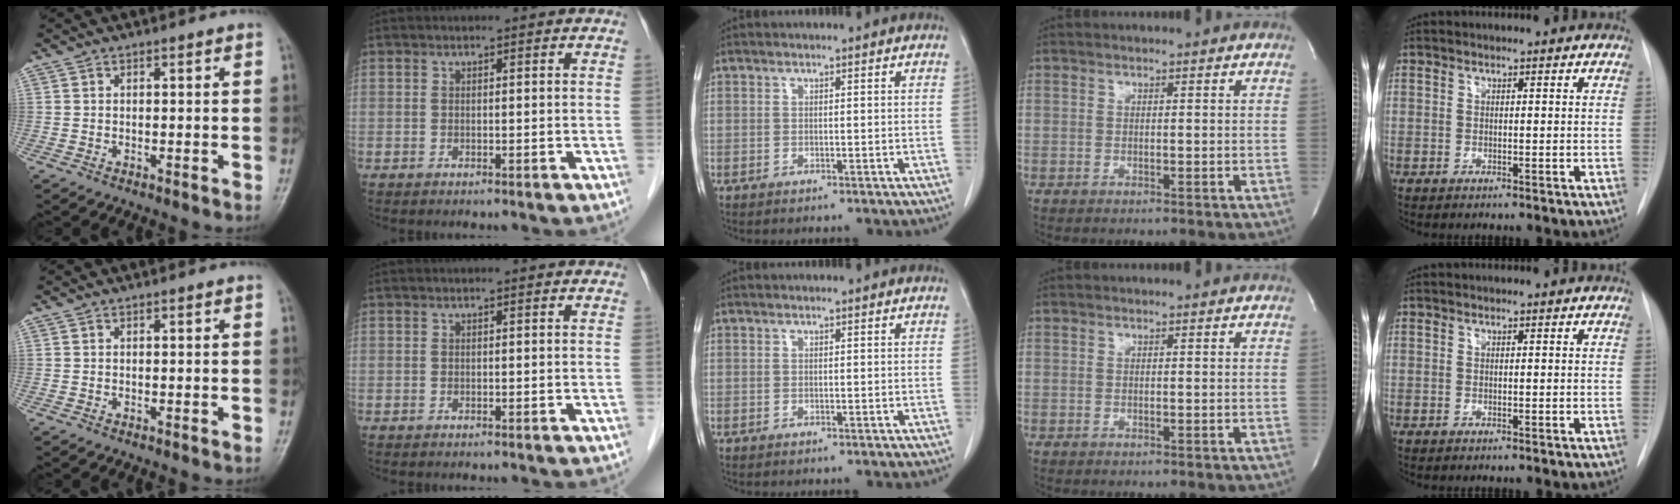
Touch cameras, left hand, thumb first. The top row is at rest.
{}